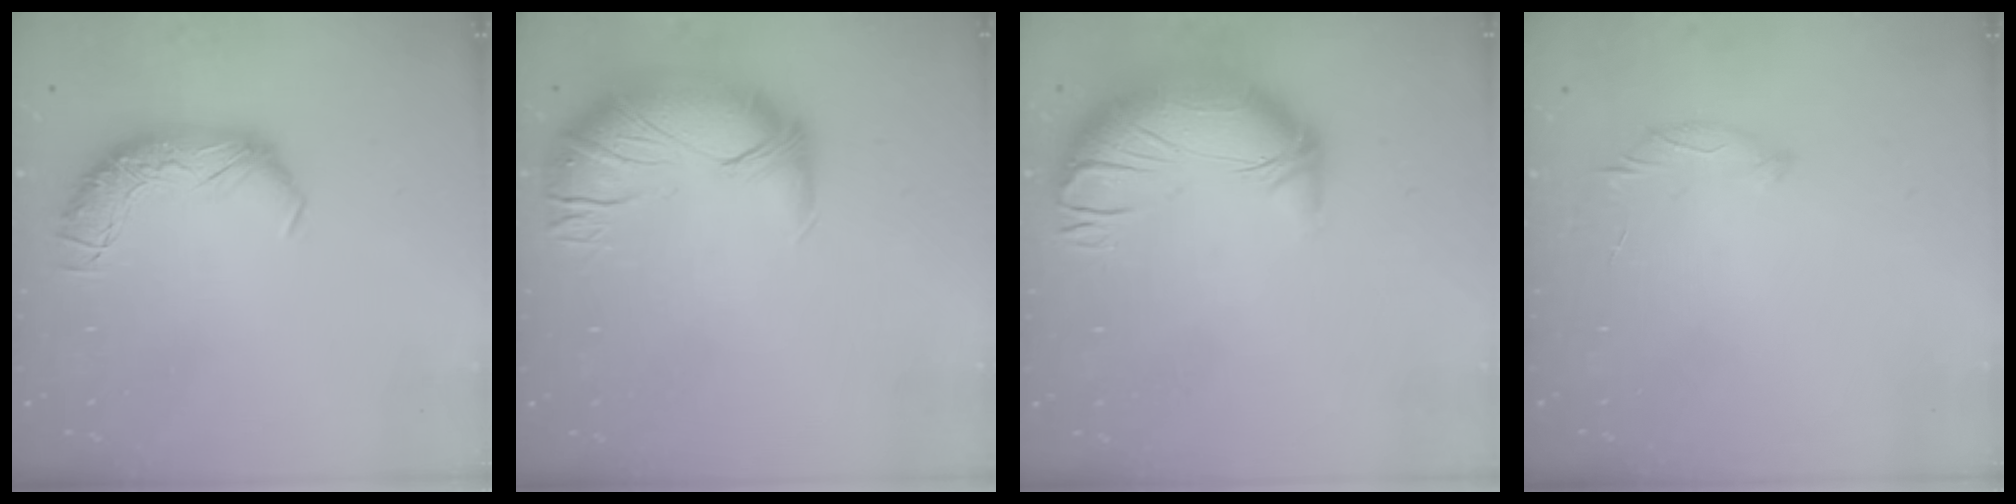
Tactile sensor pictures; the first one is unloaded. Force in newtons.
{"total": 2.7, "press": 0.8, "slide": 2.6}
{"total": 3.8, "press": 2.1, "slide": 3.2}
{"total": 7.7, "press": 7.7, "slide": 0.6}